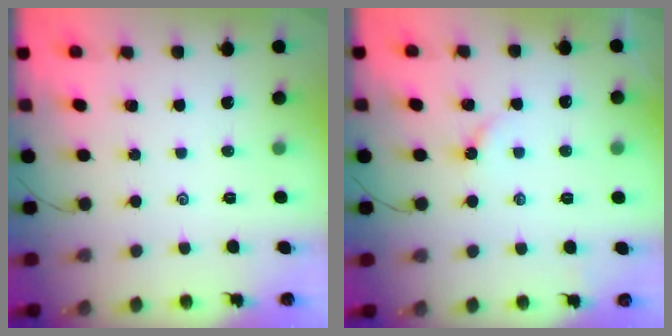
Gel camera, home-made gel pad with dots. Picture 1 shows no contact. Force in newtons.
{"total": 2.7, "press": 2.6, "slide": 0.5}